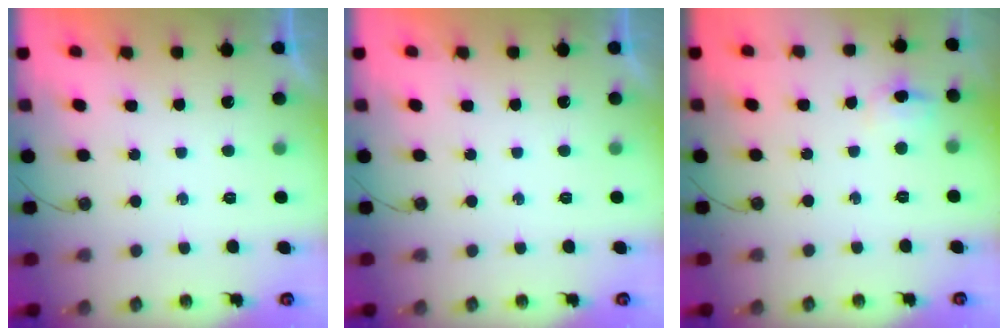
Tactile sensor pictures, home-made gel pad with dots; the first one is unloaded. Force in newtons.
{"total": 0.0}
{"total": 13.9, "press": 5.5, "slide": 12.8}